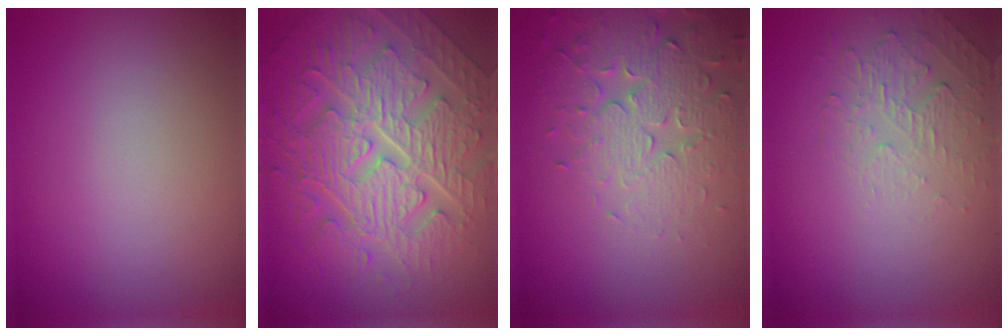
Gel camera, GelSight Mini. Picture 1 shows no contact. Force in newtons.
{"total": 10.9, "press": 7.4, "slide": 8.0}
{"total": 4.6, "press": 4.5, "slide": 1.1}
{"total": 2.1, "press": 0.9, "slide": 1.9}